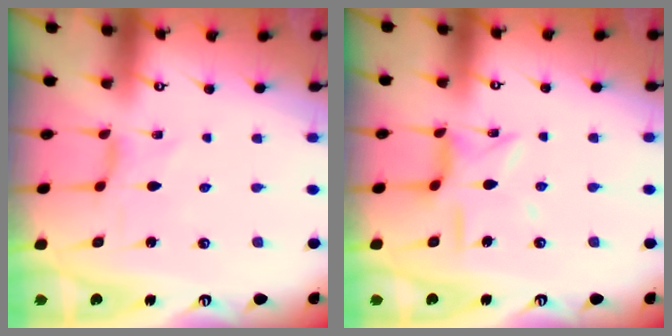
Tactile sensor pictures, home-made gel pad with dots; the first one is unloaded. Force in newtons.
{"total": 8.8, "press": 8.7, "slide": 0.8}